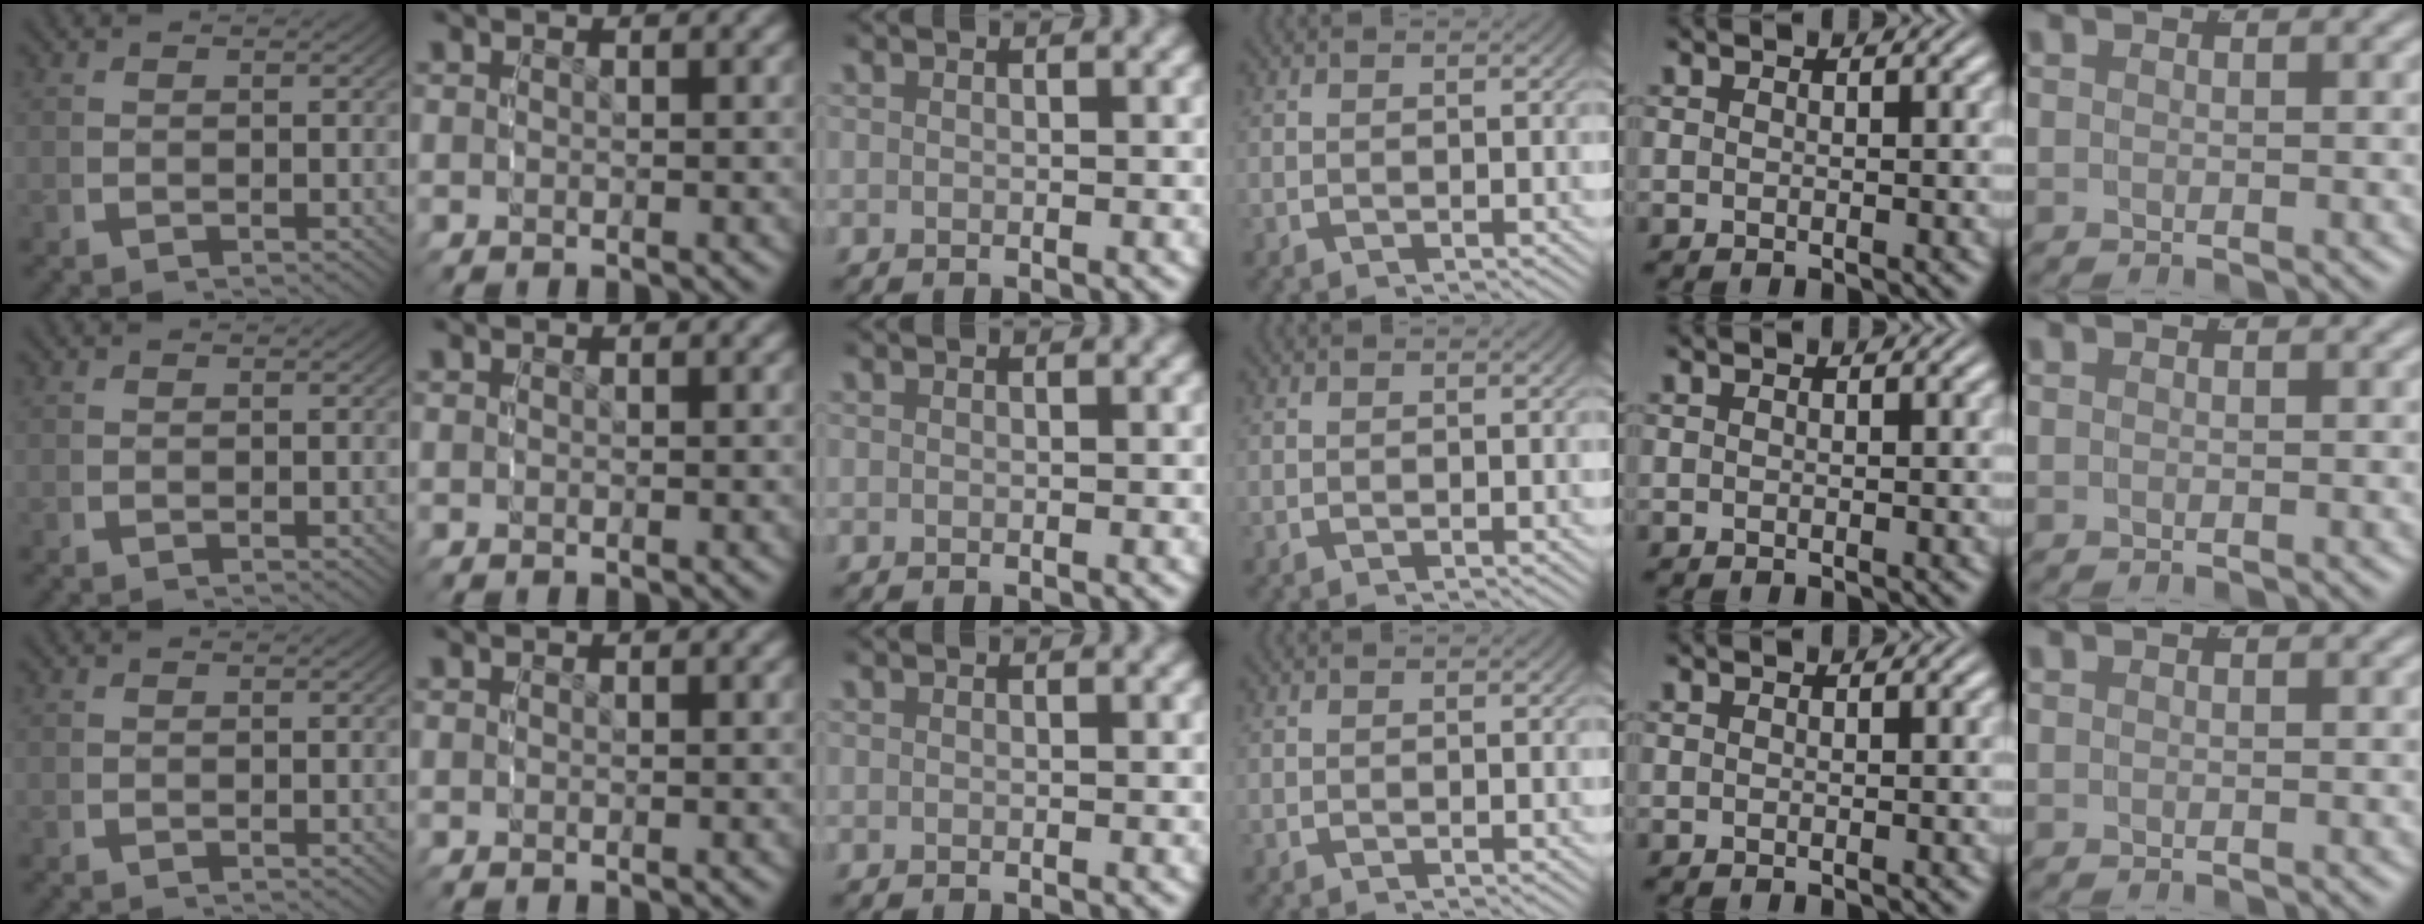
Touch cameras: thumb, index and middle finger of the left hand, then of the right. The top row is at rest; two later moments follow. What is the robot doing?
{"motion": "reach", "object": "backpack"}